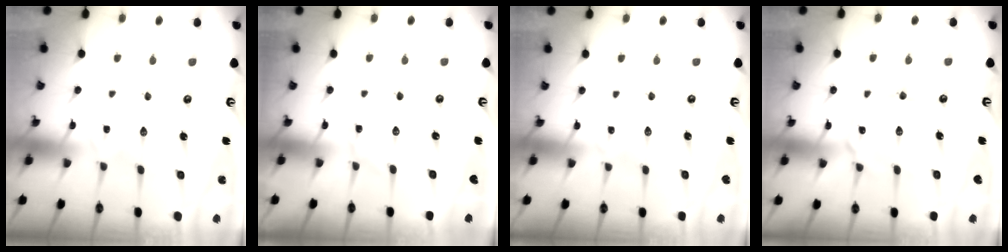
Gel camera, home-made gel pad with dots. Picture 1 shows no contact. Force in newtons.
{"total": 1.4, "press": 1.3, "slide": 0.1}
{"total": 0.0}
{"total": 4.9, "press": 4.9, "slide": 0.4}